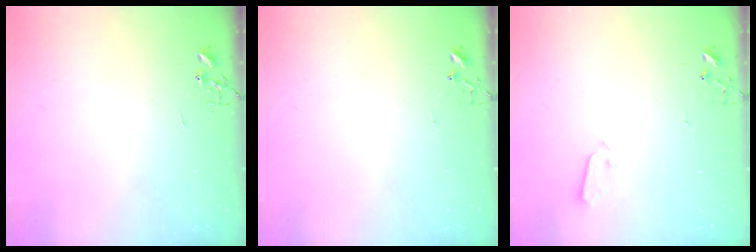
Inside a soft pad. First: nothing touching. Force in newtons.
{"total": 3.6, "press": 3.6, "slide": 0.4}
{"total": 3.0, "press": 3.0, "slide": 0.3}